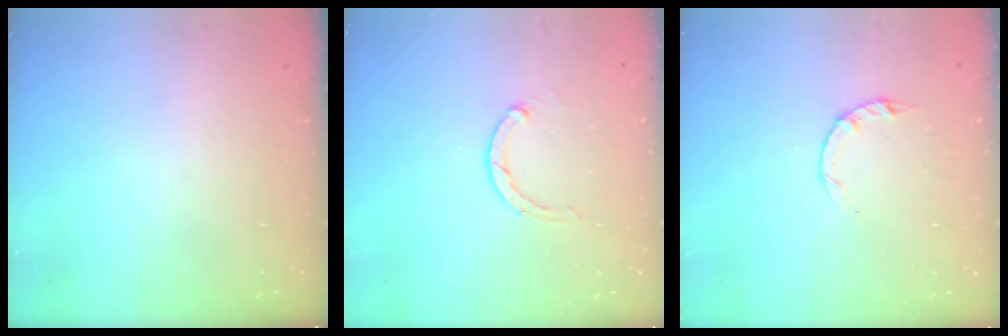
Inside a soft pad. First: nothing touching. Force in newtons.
{"total": 2.8, "press": 2.8, "slide": 0.5}
{"total": 2.2, "press": 2.1, "slide": 0.4}